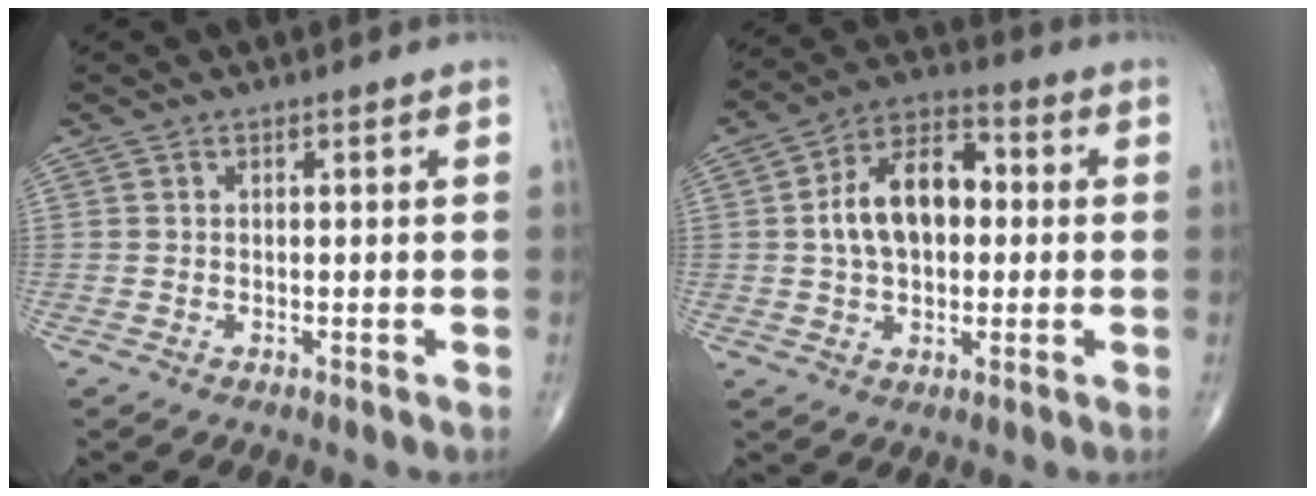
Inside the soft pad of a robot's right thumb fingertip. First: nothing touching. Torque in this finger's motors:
{"motor_torque": [1.79, 1.76, 1.15, 0.04, 0.12]}